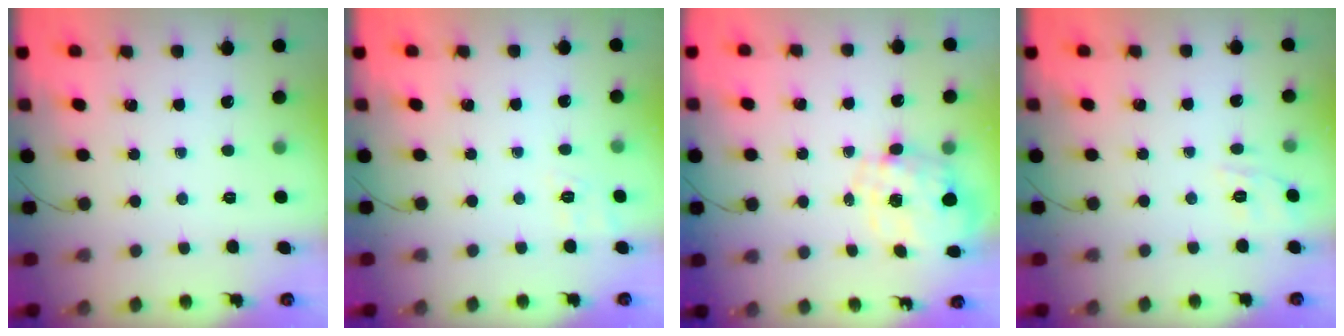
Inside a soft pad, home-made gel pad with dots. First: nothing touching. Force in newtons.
{"total": 2.8, "press": 2.0, "slide": 2.0}
{"total": 2.3, "press": 2.1, "slide": 1.1}
{"total": 7.9, "press": 7.6, "slide": 2.0}